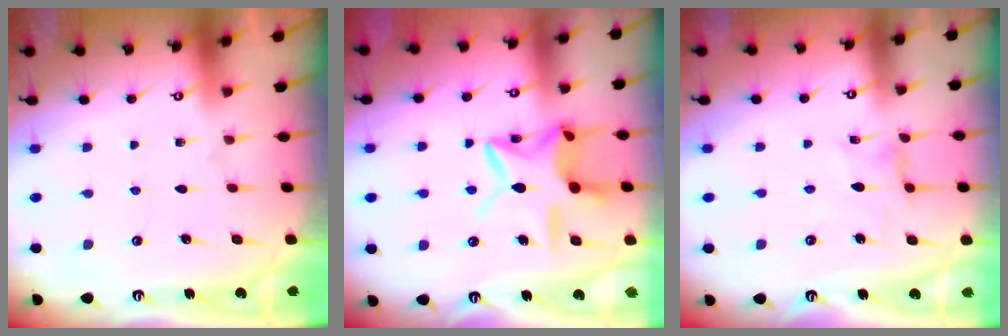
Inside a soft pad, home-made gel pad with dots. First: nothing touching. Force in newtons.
{"total": 15.2, "press": 15.2, "slide": 1.1}
{"total": 1.2, "press": 1.2, "slide": 0.3}